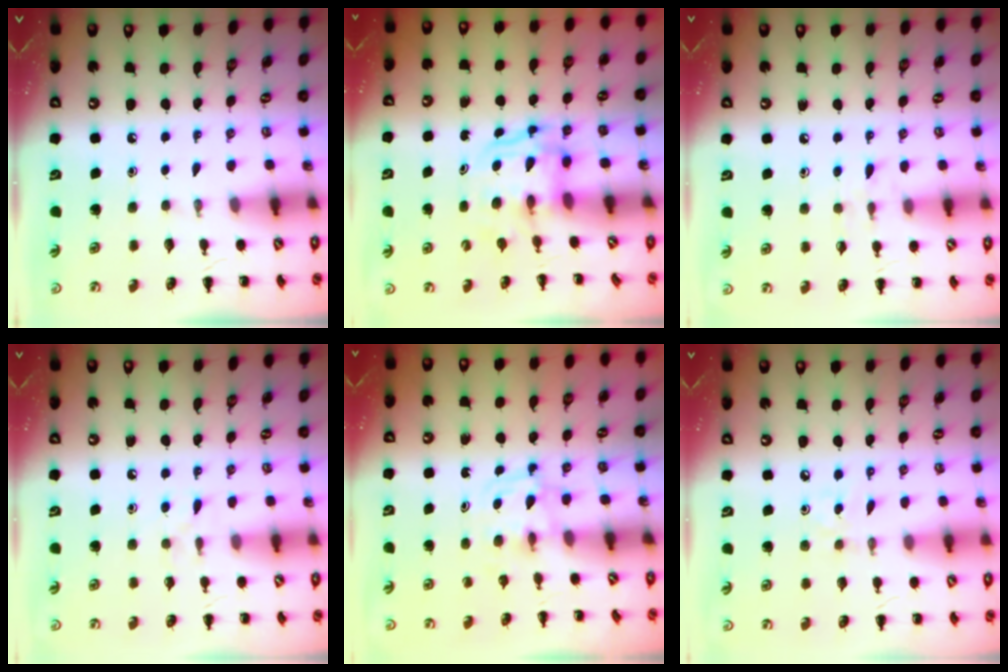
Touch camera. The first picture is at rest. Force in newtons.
{"total": 3.5, "press": 3.4, "slide": 0.3}
{"total": 6.3, "press": 5.9, "slide": 2.3}
{"total": 6.0, "press": 5.6, "slide": 2.1}
{"total": 2.9, "press": 2.6, "slide": 1.2}
{"total": 2.0, "press": 1.9, "slide": 0.6}